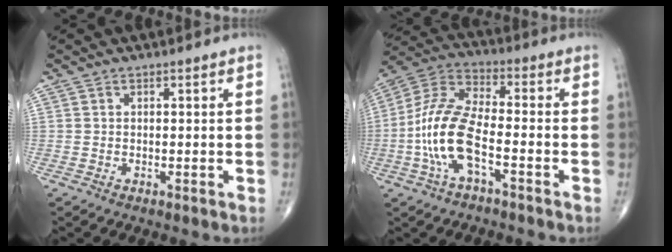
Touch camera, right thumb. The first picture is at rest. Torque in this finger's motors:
{"motor_torque": [0.32, 0.60, 1.63, -0.30, 0.50]}